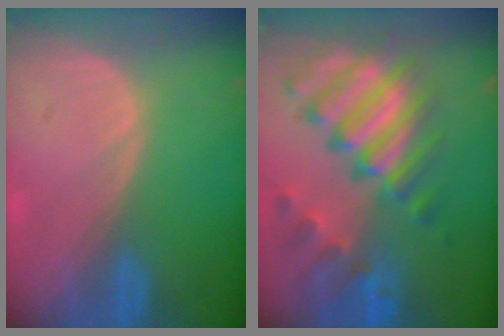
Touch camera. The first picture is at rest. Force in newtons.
{"total": 11.5, "press": 9.8, "slide": 6.0}